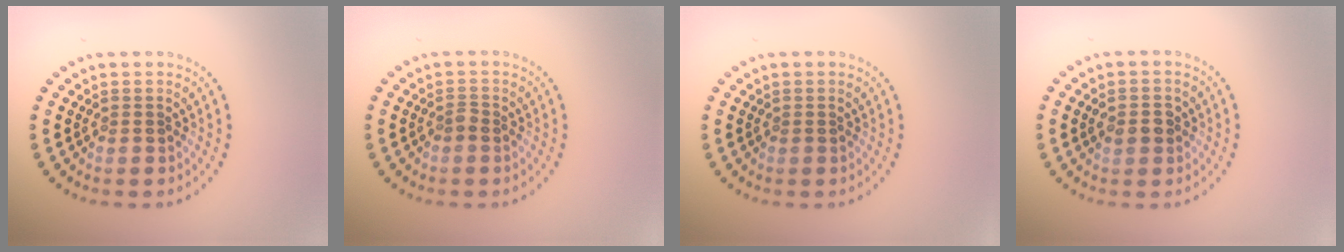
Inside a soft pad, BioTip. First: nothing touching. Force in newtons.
{"total": 0.7, "press": 0.6, "slide": 0.4}
{"total": 0.0}
{"total": 1.9, "press": 1.9, "slide": 0.2}